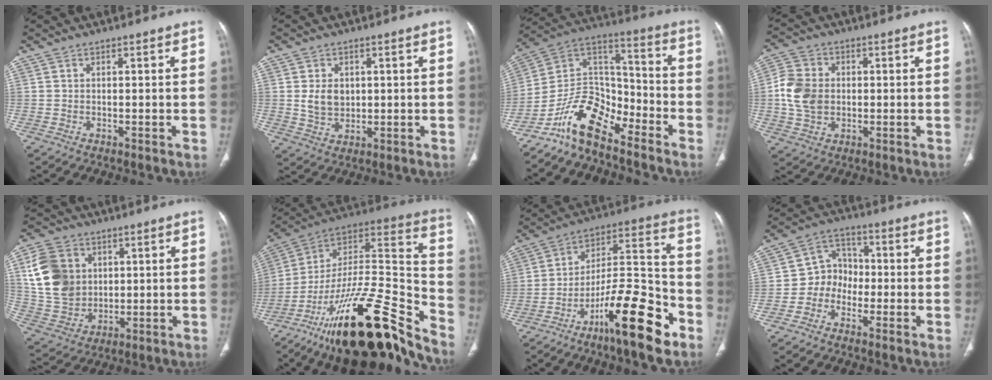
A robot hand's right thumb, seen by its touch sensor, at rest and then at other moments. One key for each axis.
{"total": 5.4, "fx": 0.8, "fy": 4.1, "fz": 3.3, "tx": -0.041, "ty": -0.008, "tz": 0.024}
{"total": 13.2, "fx": -9.9, "fy": 5.9, "fz": 6.3, "tx": -0.097, "ty": 0.098, "tz": -0.192}
{"total": 9.4, "fx": -0.1, "fy": 7.4, "fz": 5.7, "tx": -0.103, "ty": 0.009, "tz": -0.005}
{"total": 14.5, "fx": 3.5, "fy": 11.8, "fz": 7.7, "tx": -0.126, "ty": -0.006, "tz": 0.076}
{"total": 31.2, "fx": -21.6, "fy": 8.1, "fz": 21.0, "tx": -0.278, "ty": 0.097, "tz": -0.360}
{"total": 19.9, "fx": -11.1, "fy": 4.8, "fz": 15.8, "tx": -0.258, "ty": 0.078, "tz": -0.181}
{"total": 6.8, "fx": -2.2, "fy": 5.9, "fz": 2.7, "tx": -0.010, "ty": 0.035, "tz": -0.055}